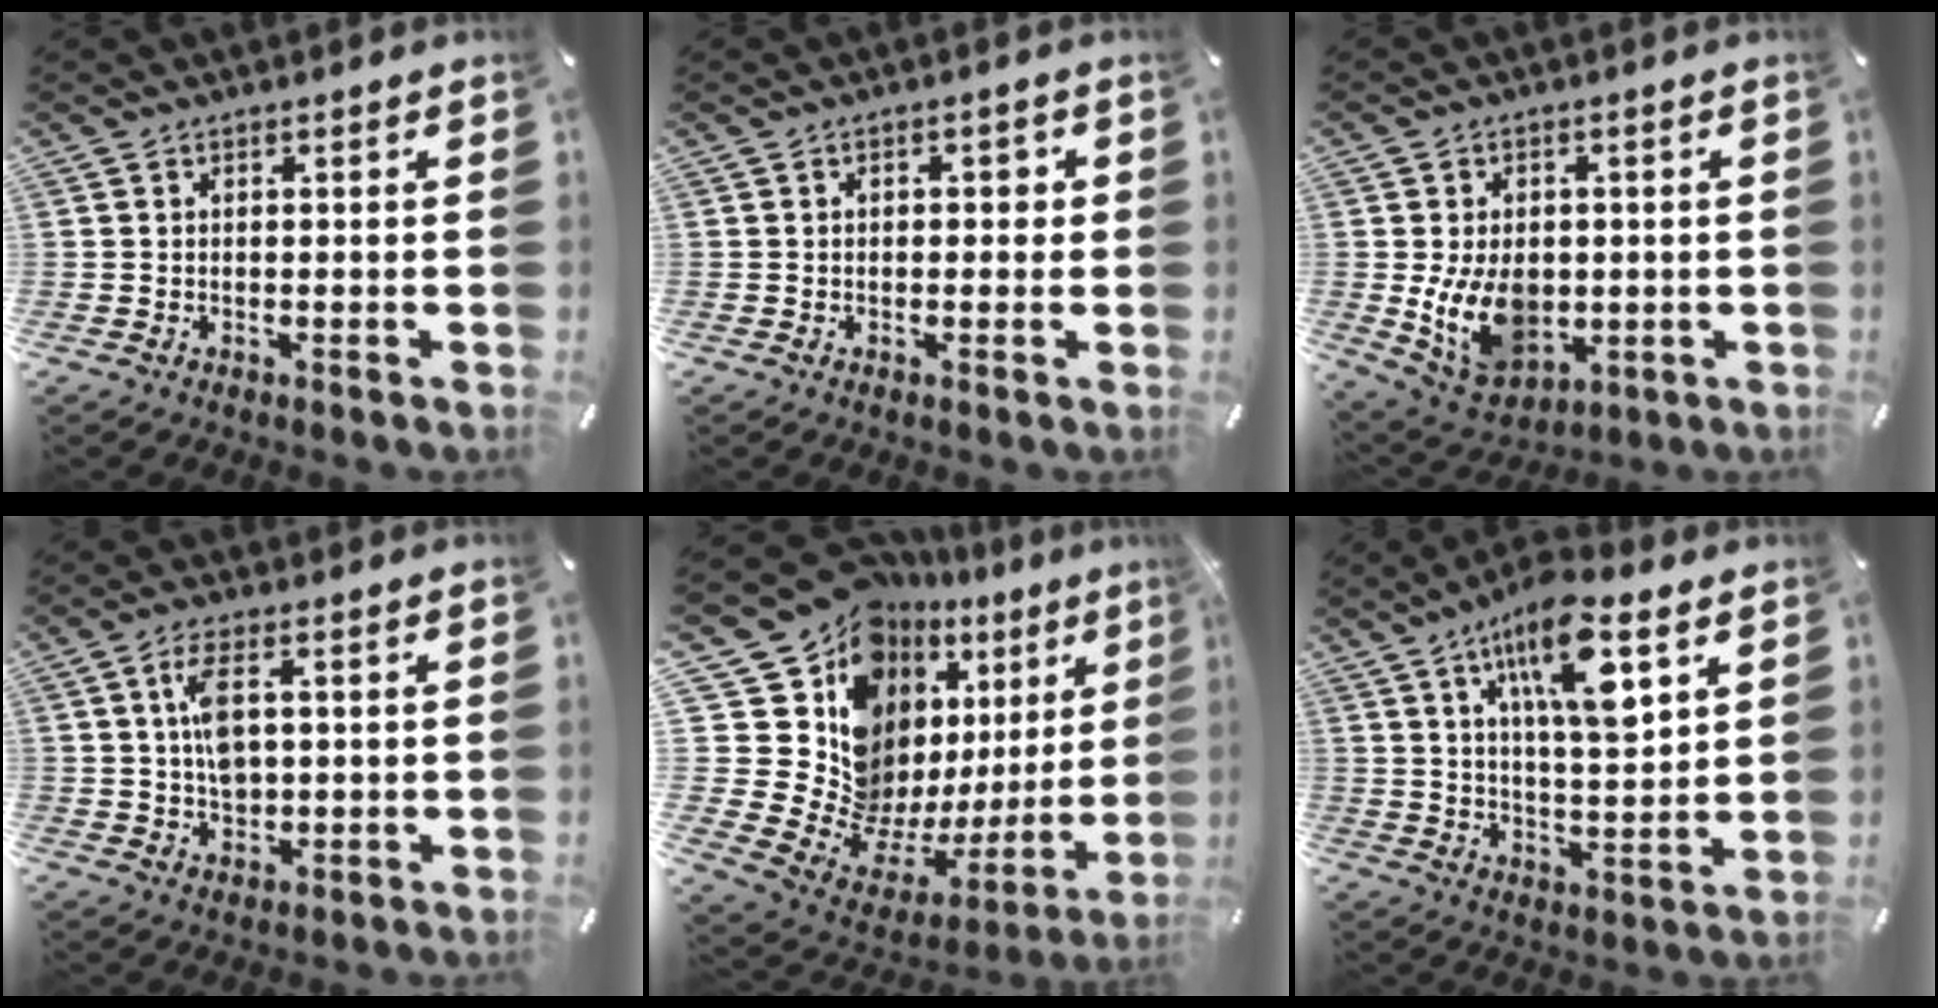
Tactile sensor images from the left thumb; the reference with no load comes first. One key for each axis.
{"total": 1.6, "fx": -0.2, "fy": 1.2, "fz": 1.1, "tx": -0.015, "ty": 0.005, "tz": -0.009}
{"total": 12.2, "fx": -1.2, "fy": 9.1, "fz": 8.0, "tx": -0.151, "ty": -0.004, "tz": -0.018}
{"total": 6.7, "fx": 1.2, "fy": 3.9, "fz": 5.4, "tx": -0.102, "ty": 0.003, "tz": 0.016}
{"total": 18.0, "fx": 10.3, "fy": 12.3, "fz": 8.2, "tx": -0.068, "ty": -0.159, "tz": 0.216}
{"total": 14.2, "fx": 7.9, "fy": 4.5, "fz": 11.0, "tx": -0.187, "ty": -0.027, "tz": 0.129}